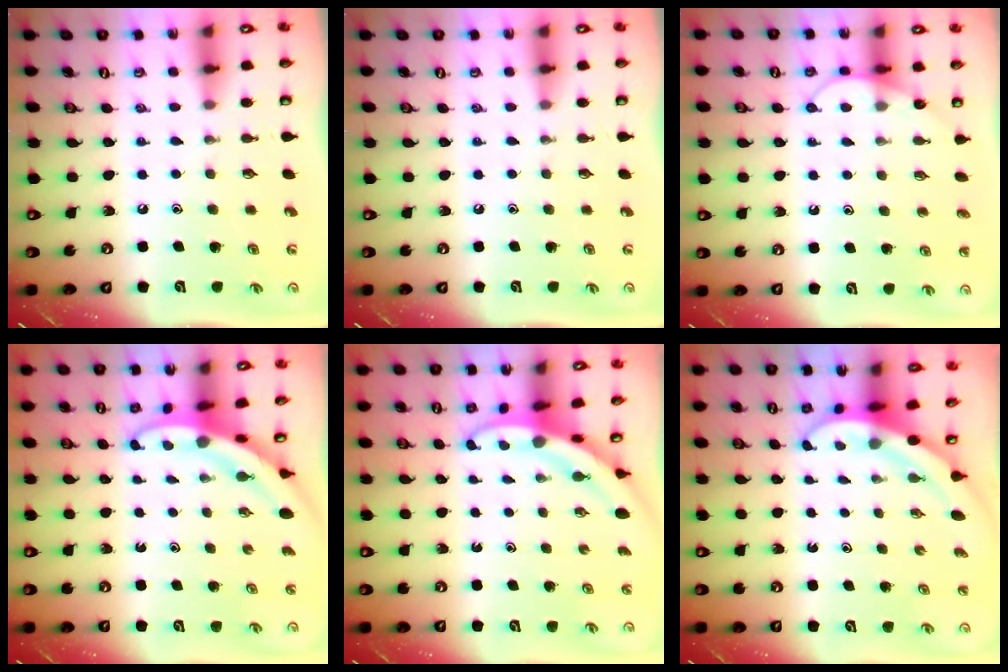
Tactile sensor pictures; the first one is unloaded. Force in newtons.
{"total": 0.0}
{"total": 6.4, "press": 6.4, "slide": 0.3}
{"total": 3.3, "press": 3.3, "slide": 0.3}
{"total": 3.1, "press": 3.1, "slide": 0.2}
{"total": 3.9, "press": 3.9, "slide": 0.2}